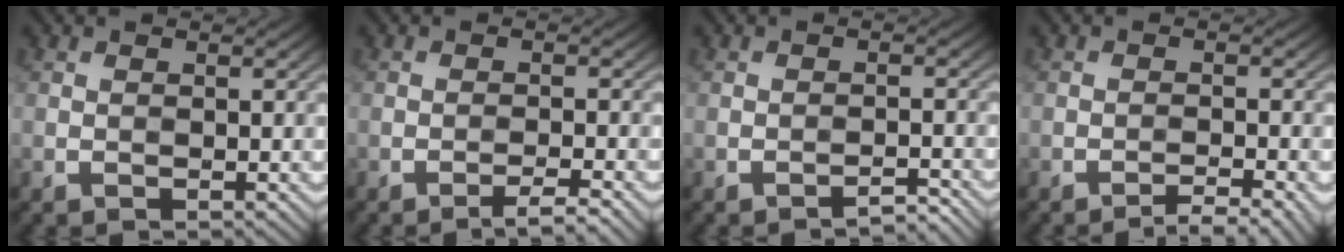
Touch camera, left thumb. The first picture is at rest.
{"total": 2.3, "force": [-1.8, 0.1, 1.5], "torque": [-0.018, 0.009, -0.035]}
{"total": 2.1, "force": [-2.0, 0.1, 0.6], "torque": [0.000, 0.011, -0.032]}
{"total": 3.2, "force": [-2.4, 0.3, 2.0], "torque": [-0.029, 0.012, -0.043]}